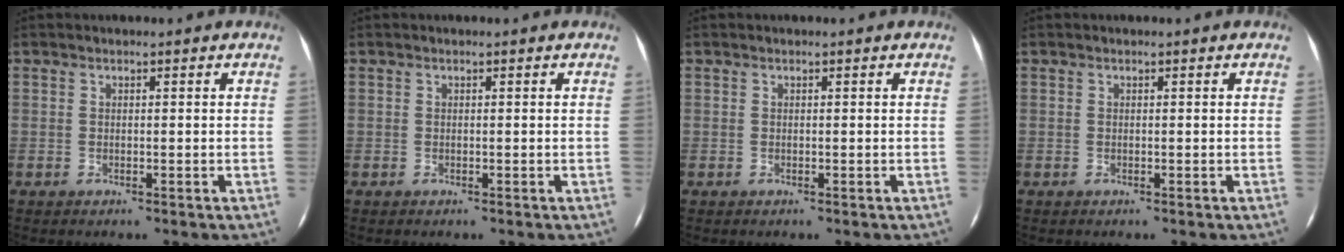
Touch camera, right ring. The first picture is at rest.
{"total": 0.0}
{"total": 0.0}
{"total": 0.0}